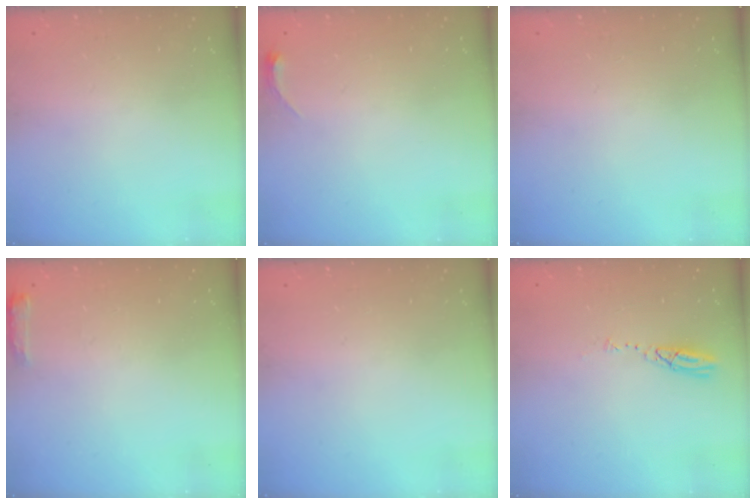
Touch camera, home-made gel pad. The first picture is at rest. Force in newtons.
{"total": 3.3, "press": 3.2, "slide": 0.7}
{"total": 0.0}
{"total": 4.8, "press": 4.8, "slide": 0.8}
{"total": 0.0}
{"total": 3.8, "press": 3.8, "slide": 0.3}